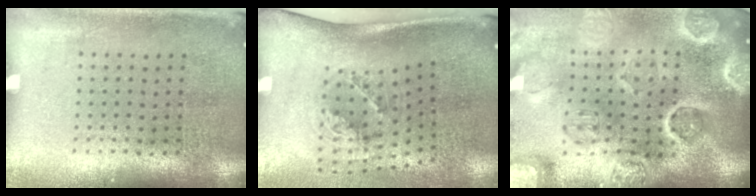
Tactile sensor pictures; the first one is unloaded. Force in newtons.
{"total": 2.0, "press": 1.3, "slide": 1.6}
{"total": 5.1, "press": 4.4, "slide": 2.6}